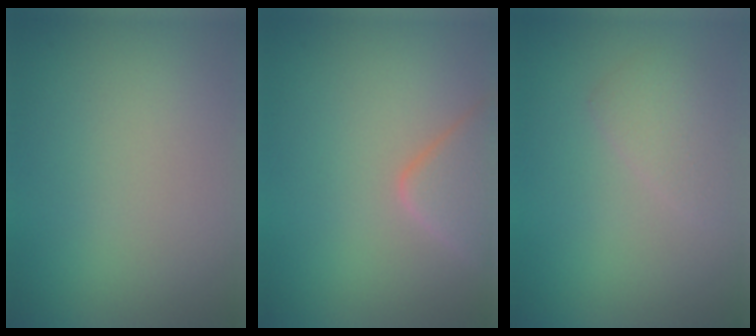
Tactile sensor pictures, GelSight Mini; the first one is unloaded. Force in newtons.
{"total": 3.4, "press": 3.4, "slide": 0.4}
{"total": 1.7, "press": 1.7, "slide": 0.1}